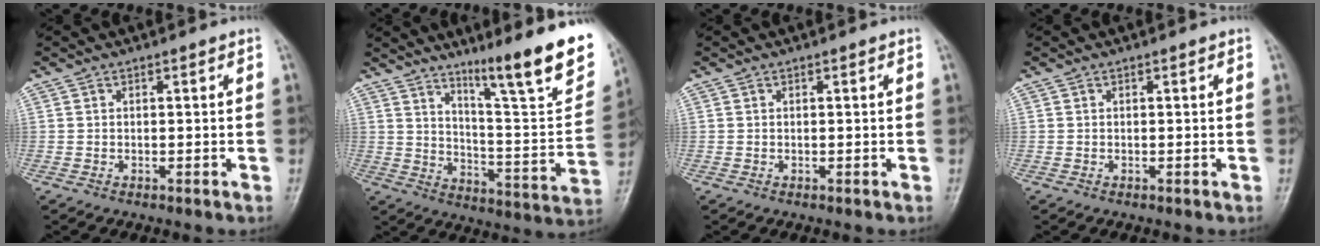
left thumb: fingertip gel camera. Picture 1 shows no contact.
{"total": 21.1, "force": [14.1, 2.5, 15.5], "torque": [-0.190, -0.083, 0.216]}
{"total": 0.0}
{"total": 0.0}